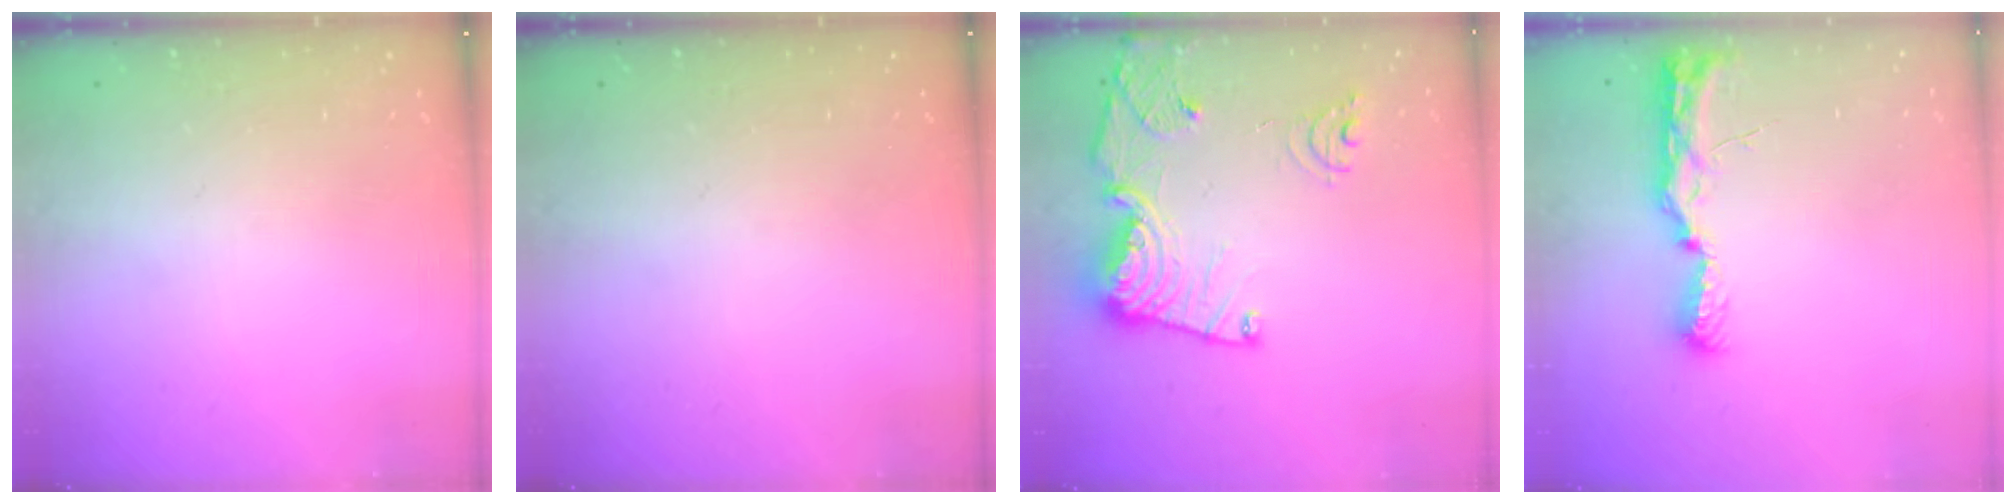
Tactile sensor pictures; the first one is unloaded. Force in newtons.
{"total": 0.0}
{"total": 16.7, "press": 16.6, "slide": 1.6}
{"total": 10.7, "press": 9.7, "slide": 4.5}